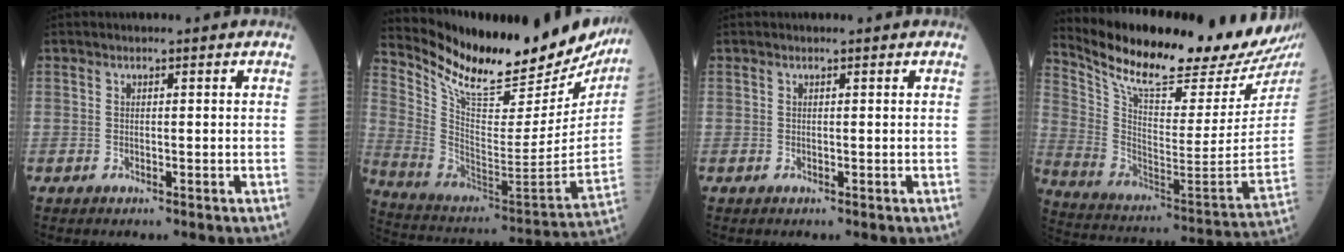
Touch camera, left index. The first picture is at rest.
{"total": 28.2, "force": [24.6, 6.3, 12.4], "torque": [-0.219, -0.072, 0.356]}
{"total": 0.0}
{"total": 26.8, "force": [23.0, 2.7, 13.5], "torque": [-0.245, -0.076, 0.340]}